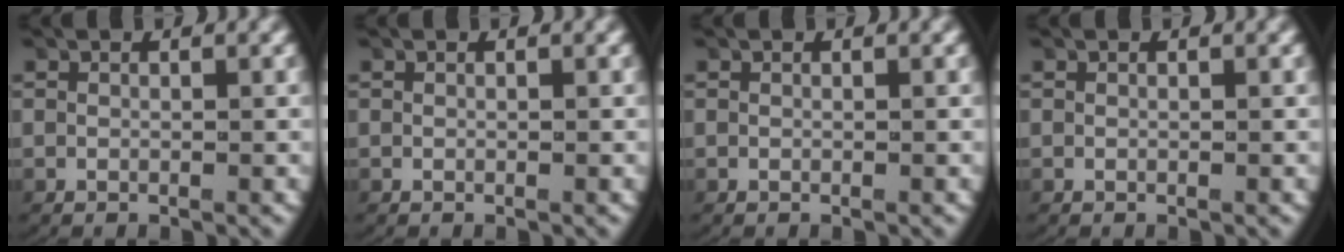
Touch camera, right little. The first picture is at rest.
{"total": 0.0}
{"total": 0.0}
{"total": 0.0}